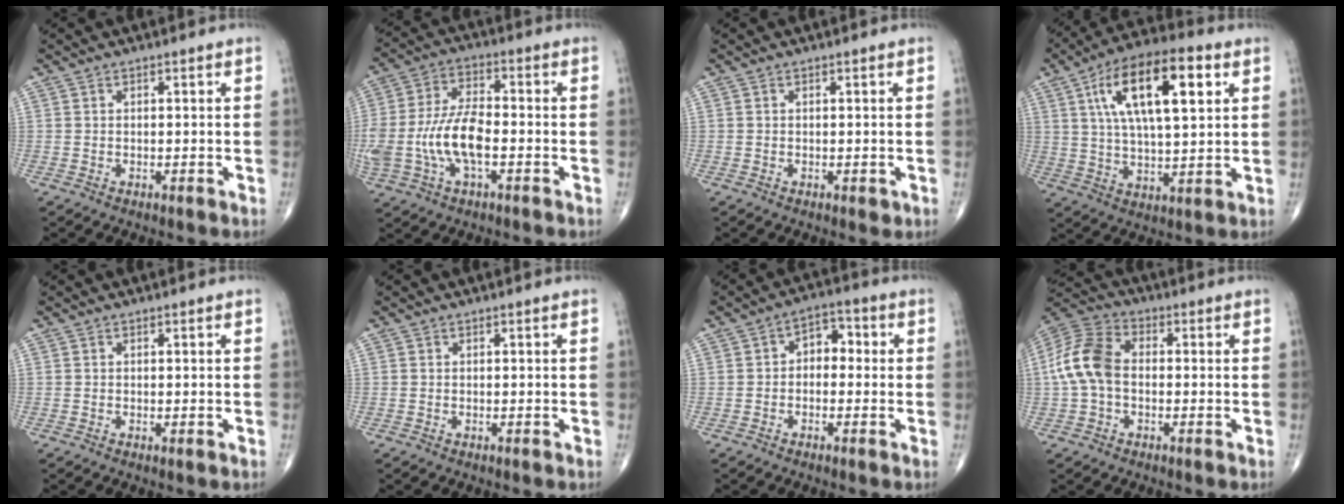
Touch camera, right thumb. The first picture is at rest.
{"total": 13.3, "force": [-2.7, 6.2, 11.4], "torque": [-0.250, 0.024, -0.052]}
{"total": 0.8, "force": [-0.1, 0.5, 0.6], "torque": [-0.005, -0.001, -0.001]}
{"total": 18.5, "force": [6.4, 7.1, 15.8], "torque": [-0.260, 0.002, 0.105]}
{"total": 0.0}
{"total": 0.0}
{"total": 5.3, "force": [0.1, 3.7, 3.8], "torque": [-0.028, 0.022, -0.013]}
{"total": 11.1, "force": [-0.5, 7.4, 8.2], "torque": [-0.172, 0.031, -0.023]}